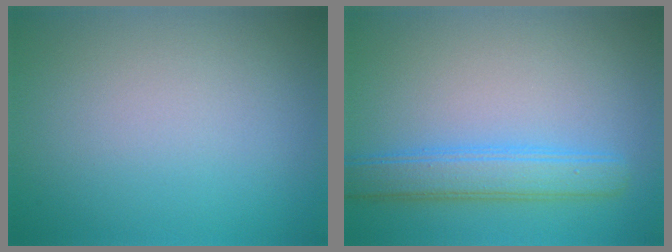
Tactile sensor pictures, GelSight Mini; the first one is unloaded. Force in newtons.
{"total": 3.9, "press": 3.9, "slide": 0.2}